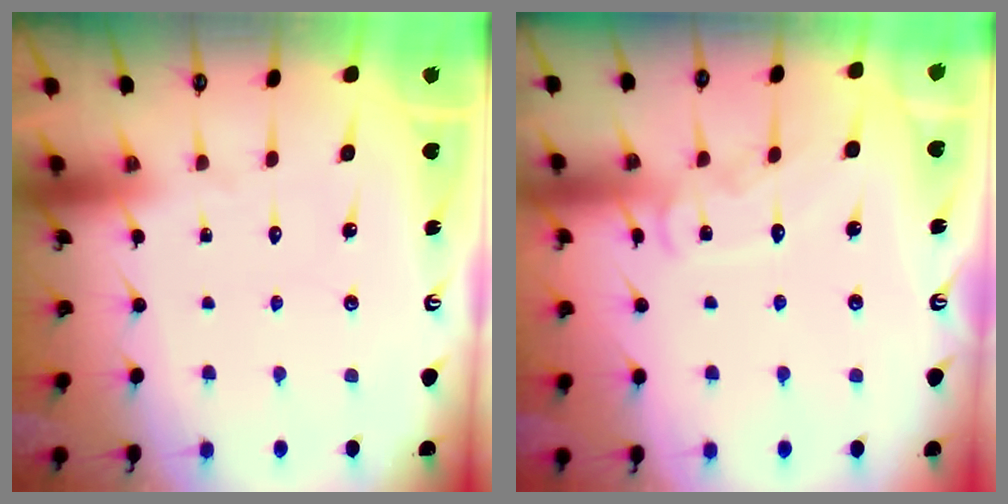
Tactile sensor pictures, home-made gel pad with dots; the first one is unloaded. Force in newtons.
{"total": 9.0, "press": 9.0, "slide": 0.6}